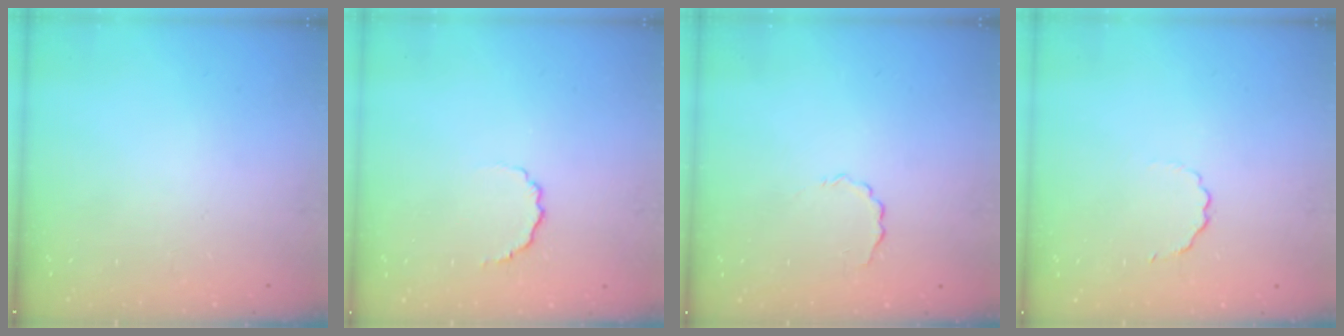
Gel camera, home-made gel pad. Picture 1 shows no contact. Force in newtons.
{"total": 5.0, "press": 4.8, "slide": 1.3}
{"total": 2.0, "press": 1.9, "slide": 0.7}
{"total": 2.6, "press": 2.5, "slide": 0.8}